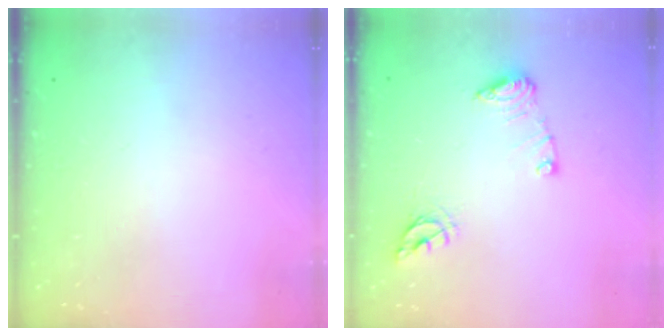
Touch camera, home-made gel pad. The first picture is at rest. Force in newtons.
{"total": 10.0, "press": 9.9, "slide": 1.0}